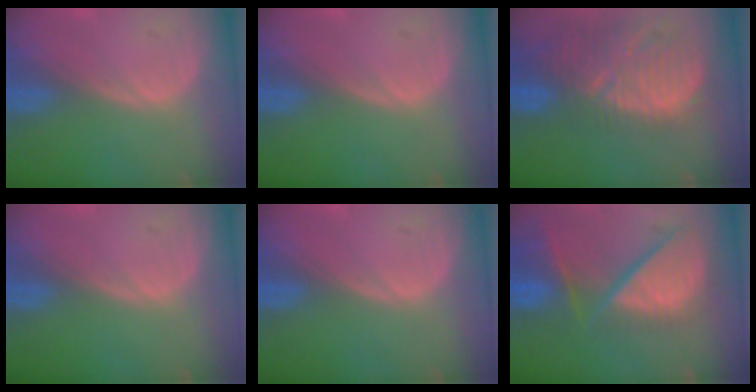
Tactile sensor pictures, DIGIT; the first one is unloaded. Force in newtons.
{"total": 0.0}
{"total": 12.8, "press": 11.3, "slide": 6.0}
{"total": 0.0}
{"total": 0.0}
{"total": 12.4, "press": 10.2, "slide": 7.1}